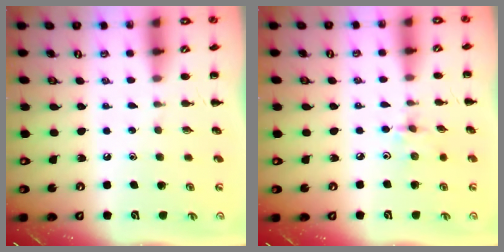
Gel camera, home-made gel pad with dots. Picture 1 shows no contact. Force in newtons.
{"total": 2.2, "press": 2.1, "slide": 0.6}